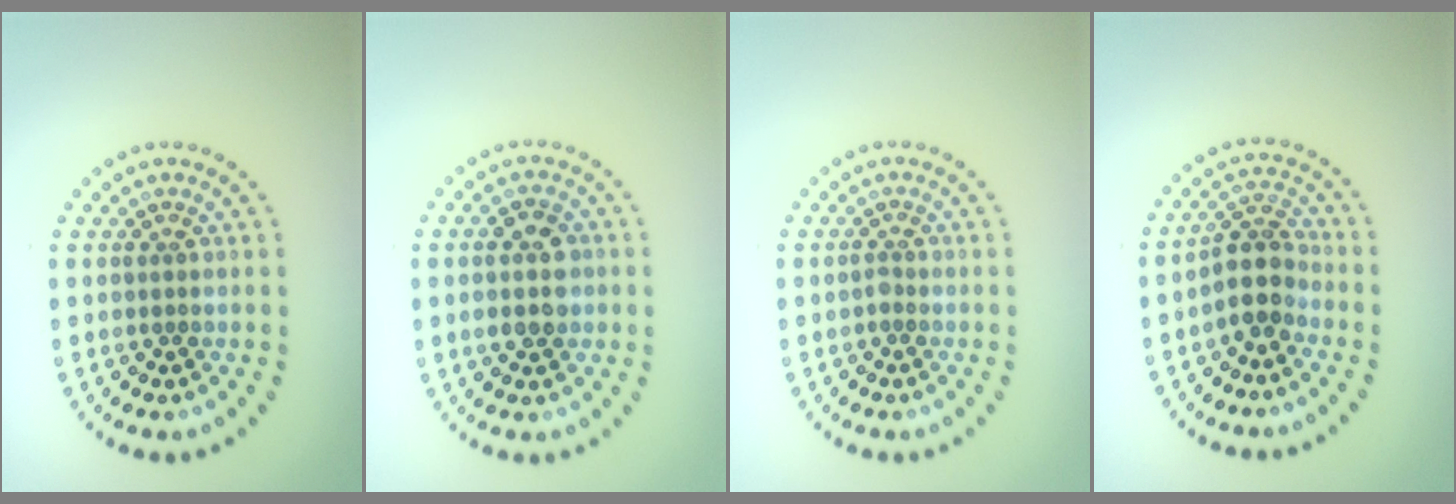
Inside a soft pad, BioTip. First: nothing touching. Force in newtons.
{"total": 3.6, "press": 3.6, "slide": 0.1}
{"total": 0.6, "press": 0.5, "slide": 0.3}
{"total": 3.4, "press": 2.8, "slide": 1.9}